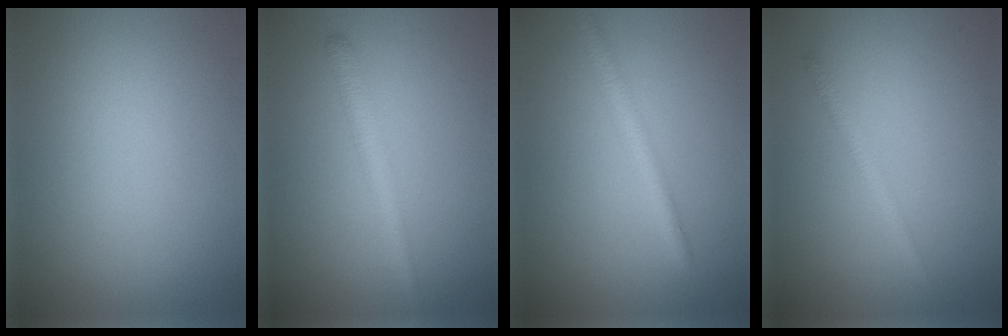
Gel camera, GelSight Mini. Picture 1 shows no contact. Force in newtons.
{"total": 2.2, "press": 2.2, "slide": 0.1}
{"total": 2.4, "press": 2.4, "slide": 0.1}
{"total": 1.3, "press": 1.3, "slide": 0.1}